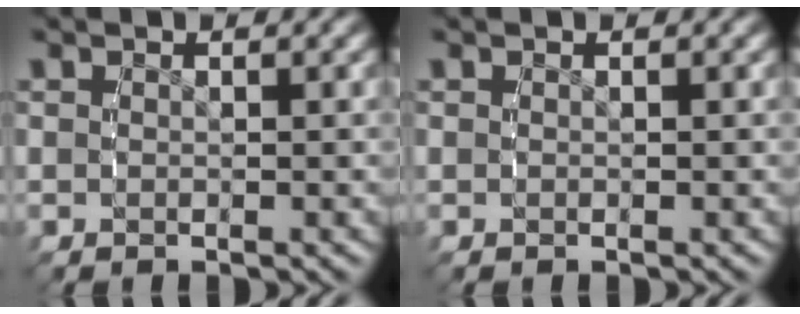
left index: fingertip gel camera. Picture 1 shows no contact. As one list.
[{"total": 0.0}]